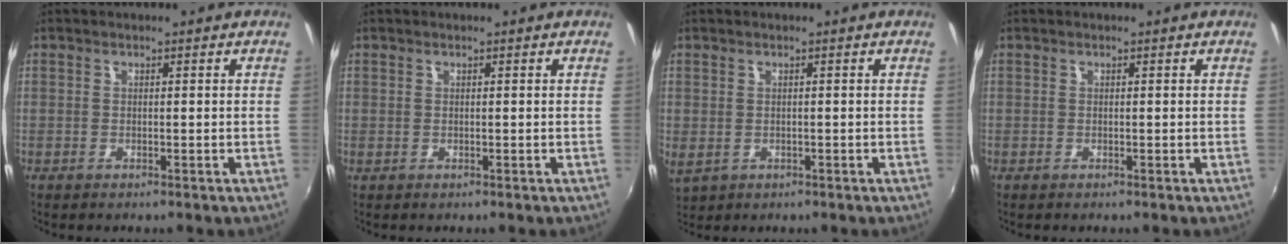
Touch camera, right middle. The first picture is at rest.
{"total": 0.0}
{"total": 3.4, "force": [-0.1, 2.5, 2.3], "torque": [-0.046, -0.007, 0.005]}
{"total": 0.0}